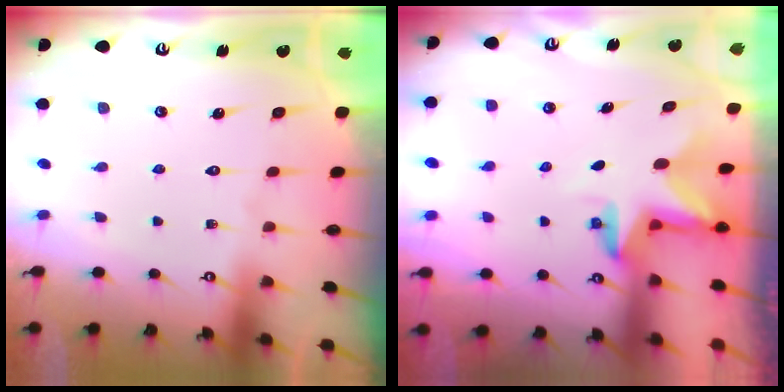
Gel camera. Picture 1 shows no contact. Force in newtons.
{"total": 2.8, "press": 2.8, "slide": 0.3}